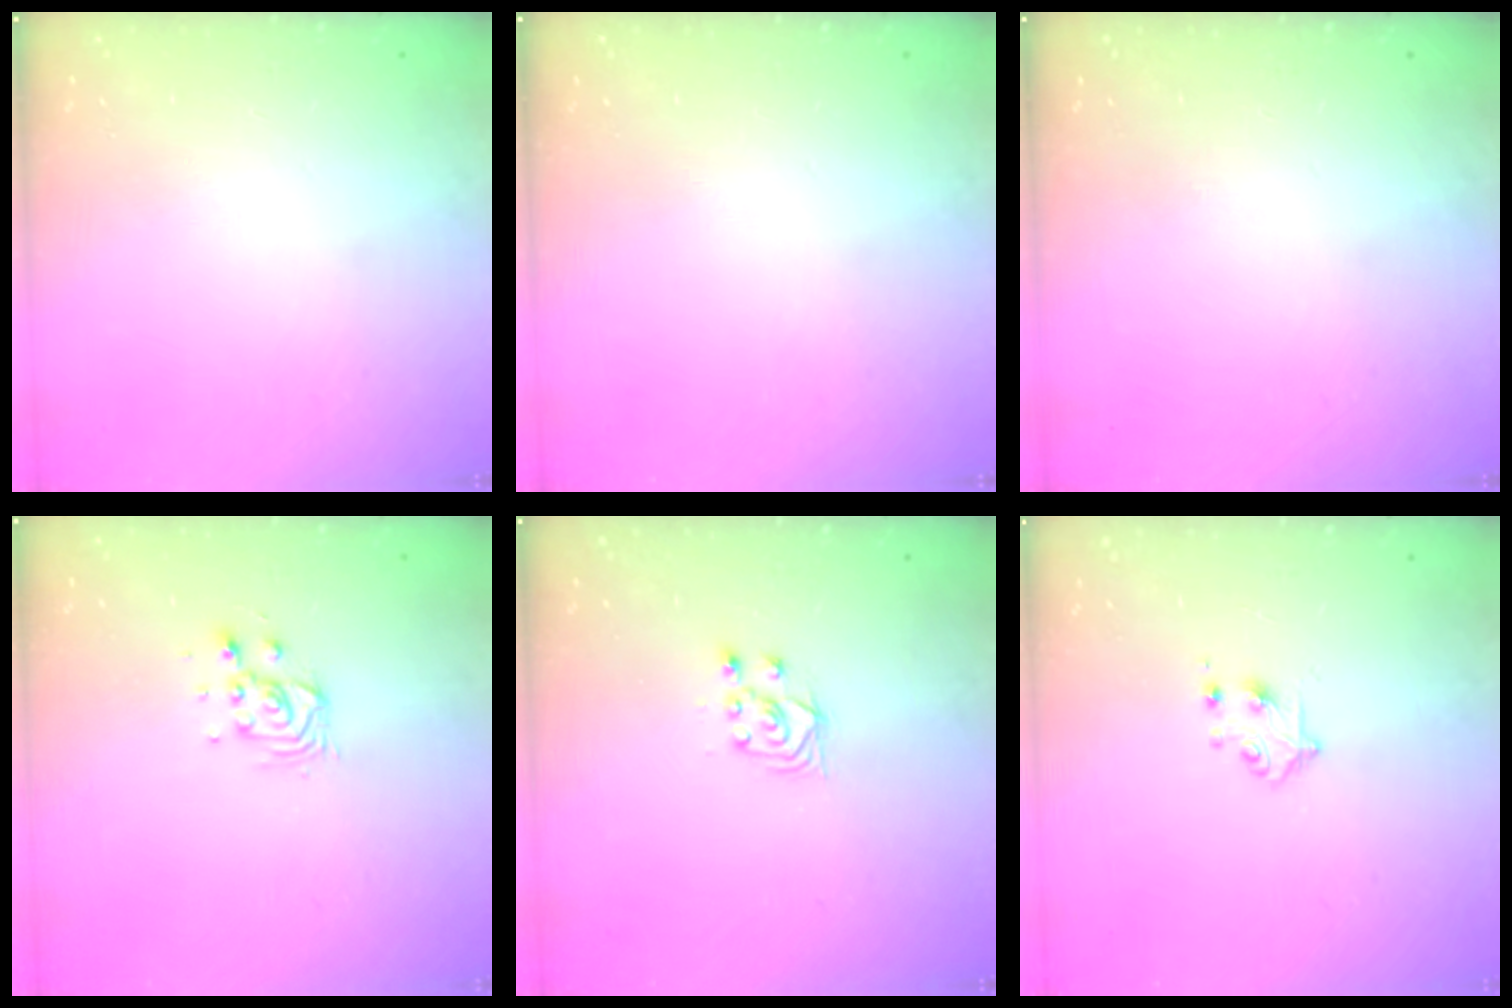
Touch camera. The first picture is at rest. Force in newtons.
{"total": 0.0}
{"total": 0.0}
{"total": 4.8, "press": 4.8, "slide": 0.9}
{"total": 3.8, "press": 3.7, "slide": 0.9}
{"total": 4.9, "press": 4.8, "slide": 0.7}